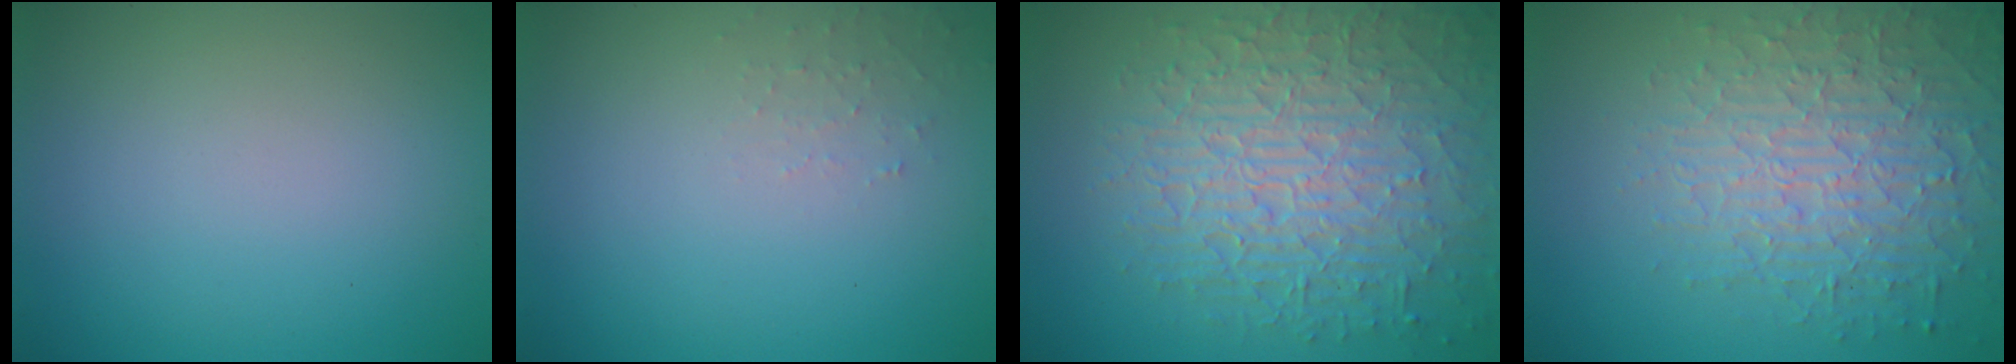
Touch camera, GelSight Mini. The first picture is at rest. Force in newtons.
{"total": 1.1, "press": 1.0, "slide": 0.2}
{"total": 9.6, "press": 6.4, "slide": 7.1}
{"total": 6.0, "press": 5.0, "slide": 3.3}